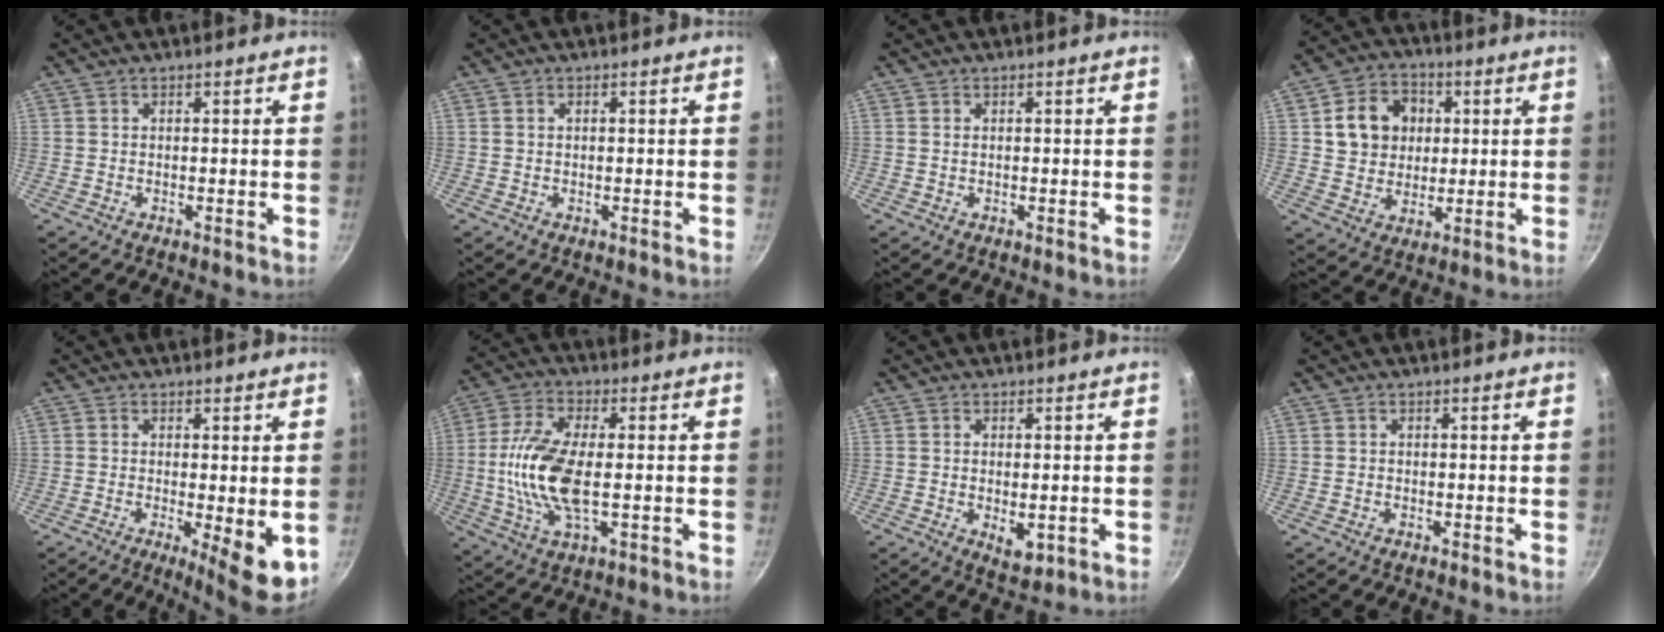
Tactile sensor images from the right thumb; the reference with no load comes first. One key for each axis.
{"total": 0.9, "fx": 0.2, "fy": 0.6, "fz": 0.6, "tx": -0.008, "ty": 0.004, "tz": 0.003}
{"total": 0.5, "fx": 0.2, "fy": 0.4, "fz": 0.3, "tx": -0.004, "ty": -0.001, "tz": 0.004}
{"total": 11.8, "fx": 2.4, "fy": 10.0, "fz": 5.8, "tx": -0.067, "ty": 0.006, "tz": 0.041}
{"total": 8.1, "fx": -1.2, "fy": 2.1, "fz": 7.8, "tx": -0.098, "ty": -0.013, "tz": -0.009}
{"total": 13.4, "fx": -0.6, "fy": 5.9, "fz": 12.0, "tx": -0.248, "ty": 0.005, "tz": -0.019}
{"total": 4.6, "fx": -0.8, "fy": 2.4, "fz": 3.9, "tx": -0.055, "ty": -0.011, "tz": -0.005}
{"total": 0.0}